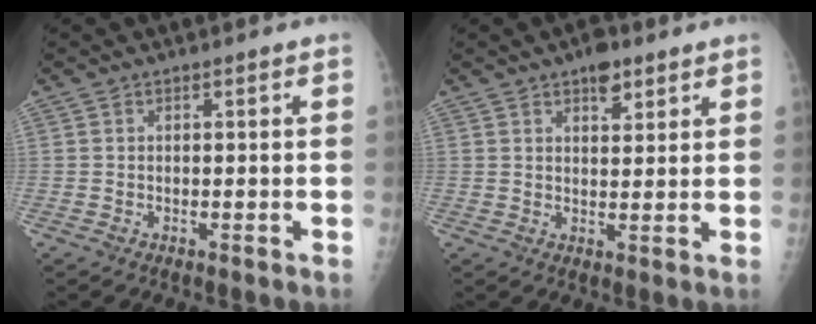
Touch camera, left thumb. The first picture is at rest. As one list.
[{"total": 4.8, "force": [3.1, 2.3, 2.8], "torque": [-0.022, -0.015, 0.045]}]